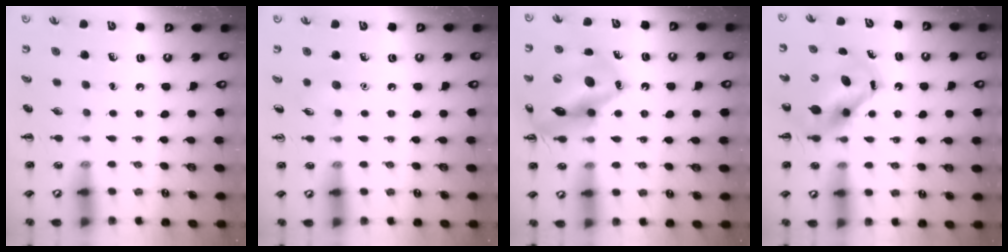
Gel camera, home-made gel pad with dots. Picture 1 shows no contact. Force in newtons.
{"total": 3.9, "press": 3.8, "slide": 1.0}
{"total": 18.7, "press": 18.5, "slide": 2.3}
{"total": 6.9, "press": 6.8, "slide": 1.6}